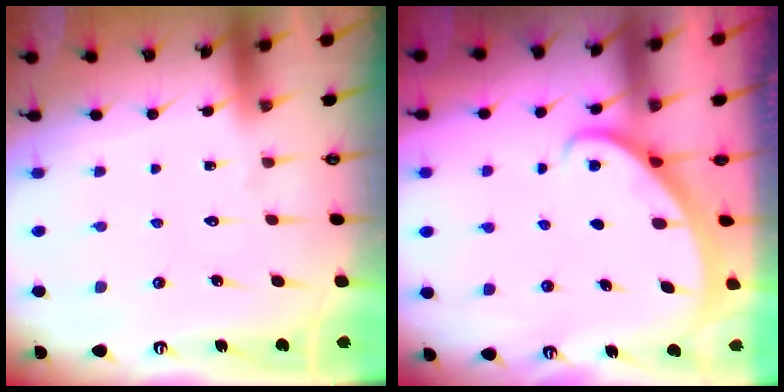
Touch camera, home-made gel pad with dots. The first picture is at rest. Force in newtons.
{"total": 2.1, "press": 2.1, "slide": 0.2}